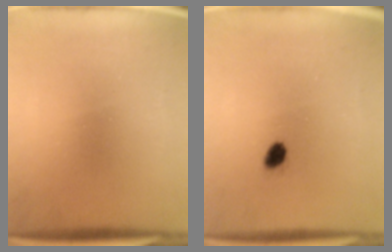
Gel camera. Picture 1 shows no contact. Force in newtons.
{"total": 2.0}